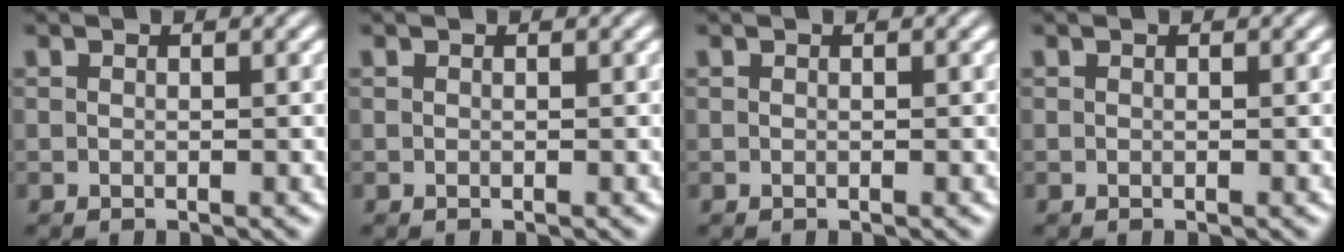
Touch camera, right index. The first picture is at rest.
{"total": 0.0}
{"total": 0.0}
{"total": 0.0}